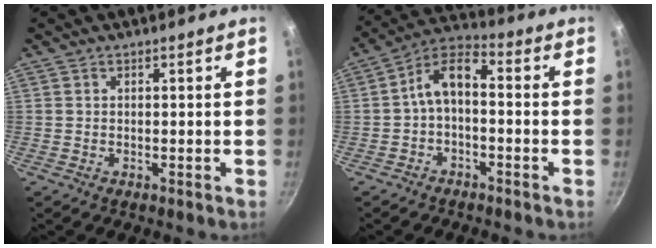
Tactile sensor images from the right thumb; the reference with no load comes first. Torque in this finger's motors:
{"motor_torque": [-0.40, 0.49, 0.94, -0.53, 0.07]}